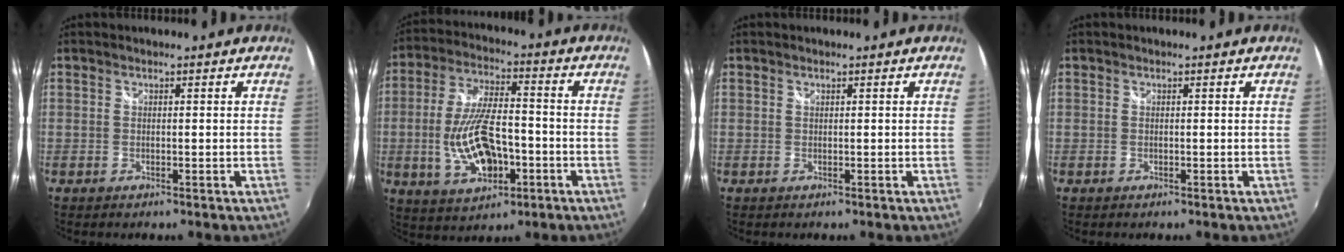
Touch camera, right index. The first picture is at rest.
{"total": 14.2, "force": [-3.7, 6.4, 12.1], "torque": [-0.249, -0.004, -0.057]}
{"total": 0.0}
{"total": 0.0}